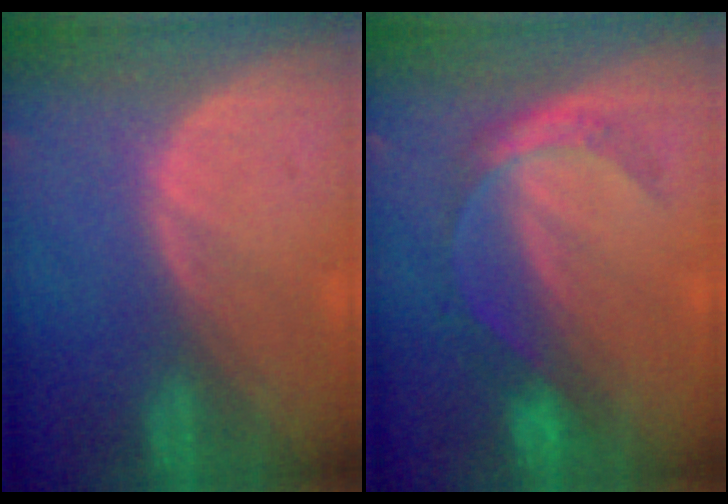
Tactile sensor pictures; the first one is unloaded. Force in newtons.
{"total": 4.7, "press": 4.7, "slide": 0.7}